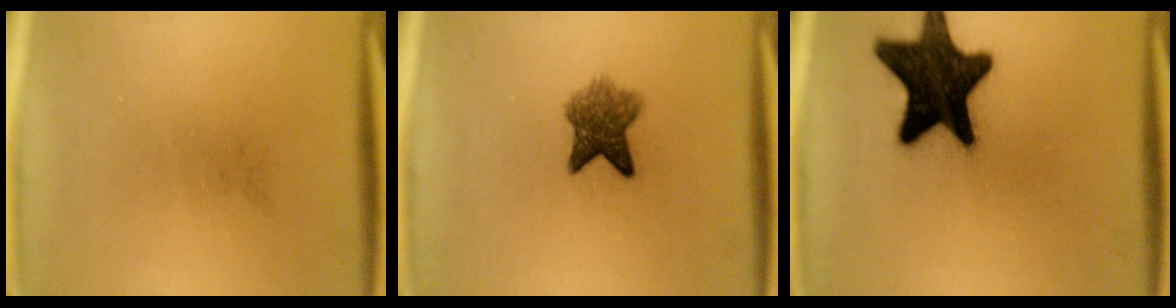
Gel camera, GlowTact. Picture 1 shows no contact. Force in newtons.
{"total": 5.9}
{"total": 18.5}